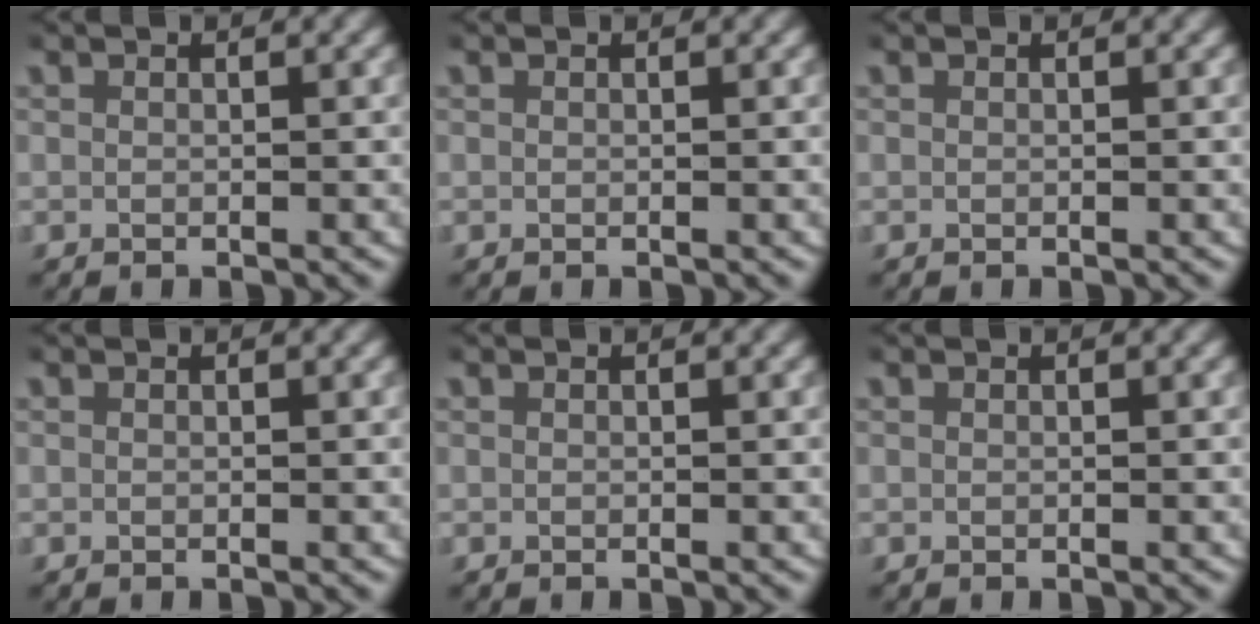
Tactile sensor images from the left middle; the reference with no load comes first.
{"total": 0.0}
{"total": 0.0}
{"total": 0.0}
{"total": 0.0}
{"total": 0.0}